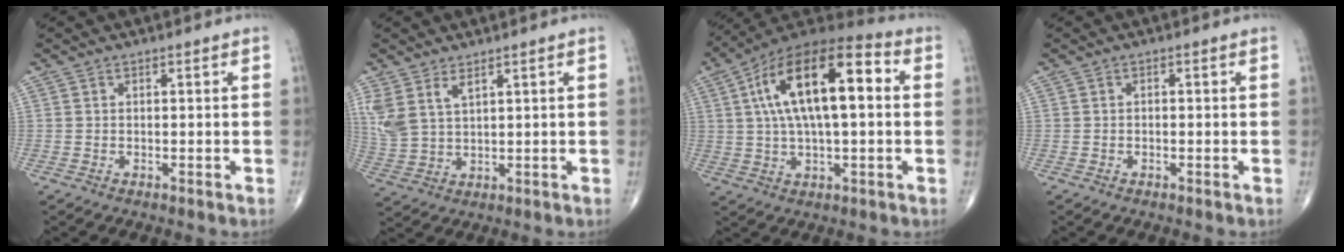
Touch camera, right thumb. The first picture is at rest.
{"total": 6.8, "force": [3.6, 3.2, 4.7], "torque": [-0.108, -0.012, 0.084]}
{"total": 20.5, "force": [3.8, 8.6, 18.2], "torque": [-0.314, 0.030, 0.053]}
{"total": 0.6, "force": [-0.1, 0.4, 0.5], "torque": [-0.008, 0.003, -0.003]}